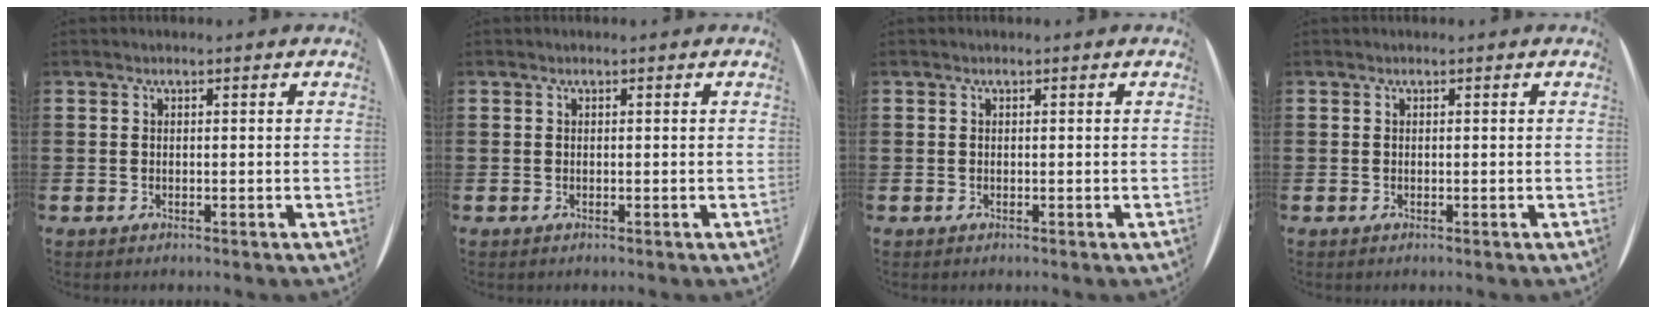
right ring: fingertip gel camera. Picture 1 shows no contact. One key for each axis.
{"total": 0.0}
{"total": 0.0}
{"total": 0.0}